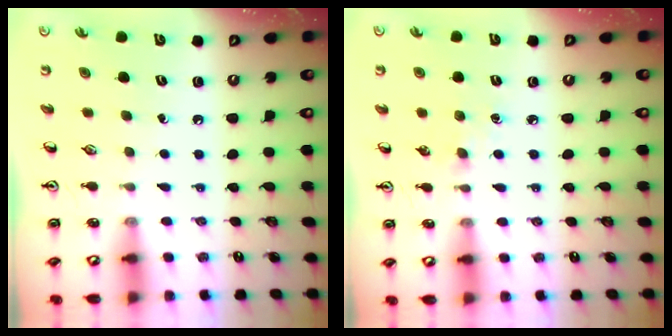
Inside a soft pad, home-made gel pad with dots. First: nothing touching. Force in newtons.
{"total": 3.4, "press": 3.4, "slide": 0.5}